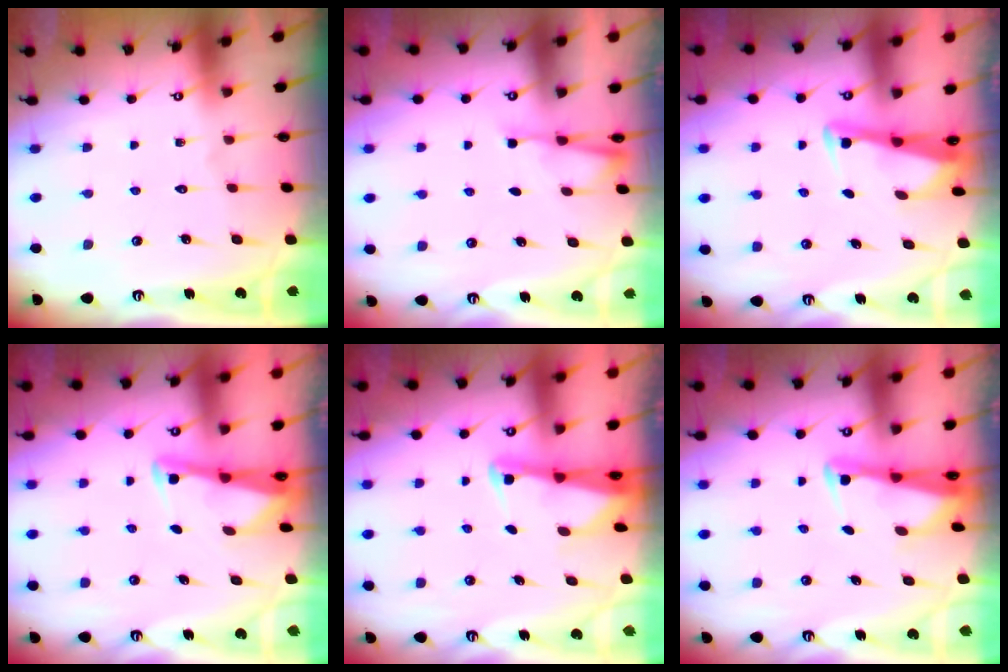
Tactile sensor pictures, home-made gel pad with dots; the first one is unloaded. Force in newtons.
{"total": 2.5, "press": 2.4, "slide": 0.4}
{"total": 2.8, "press": 2.7, "slide": 0.4}
{"total": 2.8, "press": 2.8, "slide": 0.2}
{"total": 2.4, "press": 2.4, "slide": 0.2}
{"total": 2.4, "press": 2.3, "slide": 0.5}